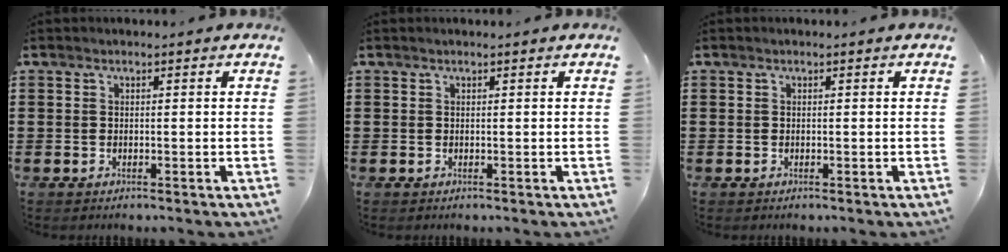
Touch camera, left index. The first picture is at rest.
{"total": 0.0}
{"total": 0.0}